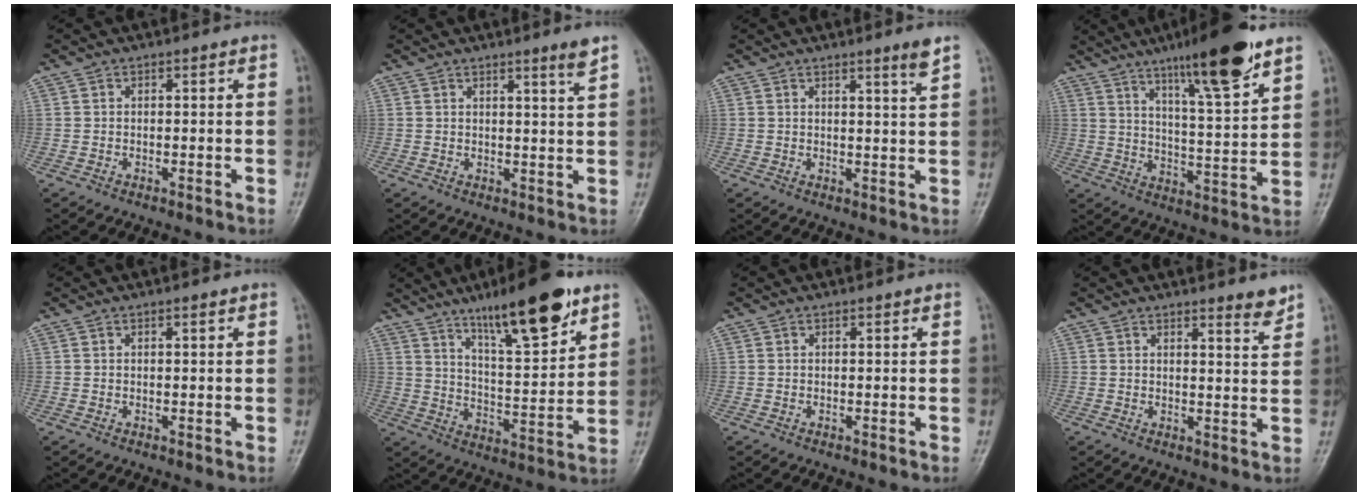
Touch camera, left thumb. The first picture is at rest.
{"total": 3.1, "force": [2.2, -0.5, 2.1], "torque": [-0.029, -0.022, 0.036]}
{"total": 3.1, "force": [2.2, -0.5, 2.1], "torque": [-0.028, -0.022, 0.036]}
{"total": 16.3, "force": [10.9, 2.1, 12.0], "torque": [-0.176, -0.057, 0.176]}
{"total": 0.7, "force": [0.4, 0.1, 0.5], "torque": [-0.007, -0.001, 0.007]}
{"total": 17.2, "force": [11.1, 4.0, 12.5], "torque": [-0.176, -0.060, 0.188]}
{"total": 0.0}
{"total": 3.3, "force": [2.9, 0.2, 1.7], "torque": [-0.014, -0.029, 0.038]}